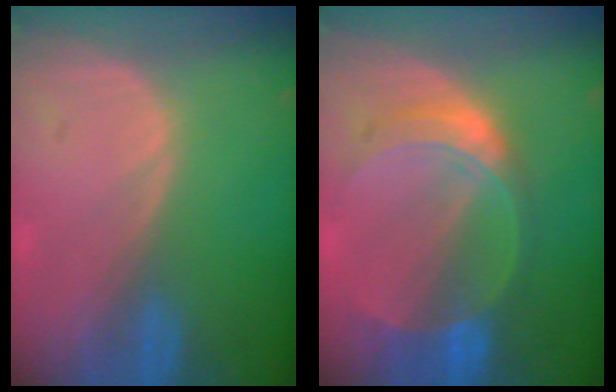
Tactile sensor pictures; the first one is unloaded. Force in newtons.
{"total": 7.6, "press": 6.7, "slide": 3.5}